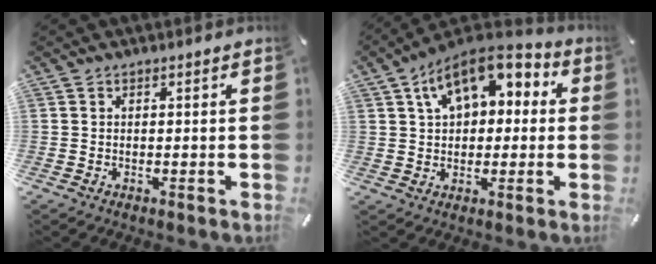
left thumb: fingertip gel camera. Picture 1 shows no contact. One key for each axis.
{"total": 12.0, "fx": 5.8, "fy": 7.9, "fz": 6.8, "tx": -0.112, "ty": -0.020, "tz": 0.108}